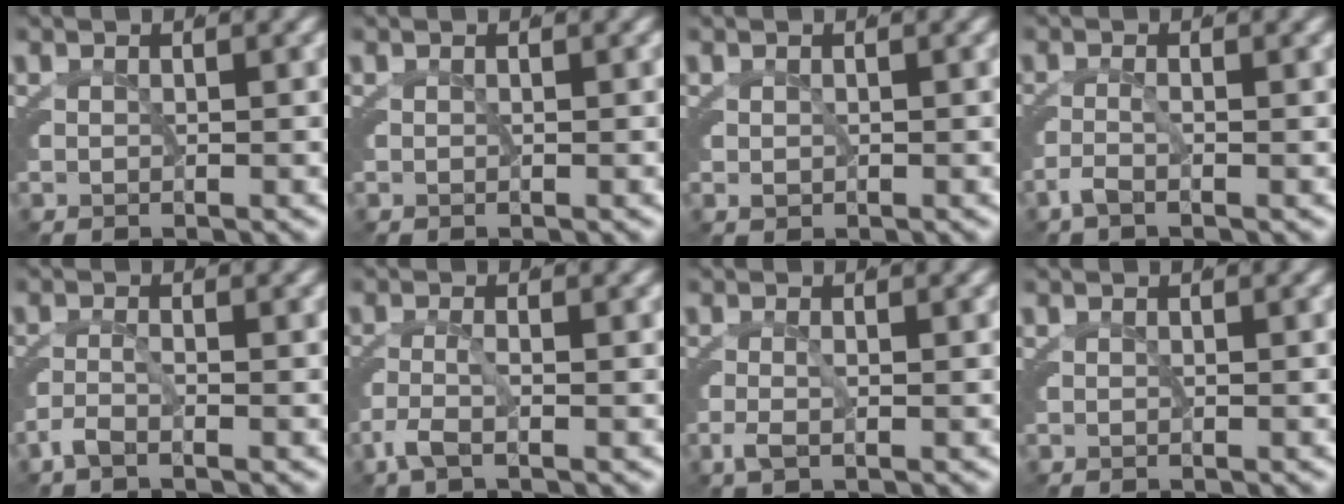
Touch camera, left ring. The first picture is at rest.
{"total": 0.0}
{"total": 0.0}
{"total": 1.6, "force": [-1.3, 0.3, 0.9], "torque": [-0.031, -0.012, -0.020]}
{"total": 1.9, "force": [-1.5, 0.5, 0.9], "torque": [-0.028, -0.012, -0.025]}
{"total": 2.2, "force": [-1.3, 0.7, 1.6], "torque": [-0.048, -0.015, -0.019]}
{"total": 1.5, "force": [-0.9, 0.6, 1.0], "torque": [-0.032, -0.015, -0.010]}
{"total": 0.0}